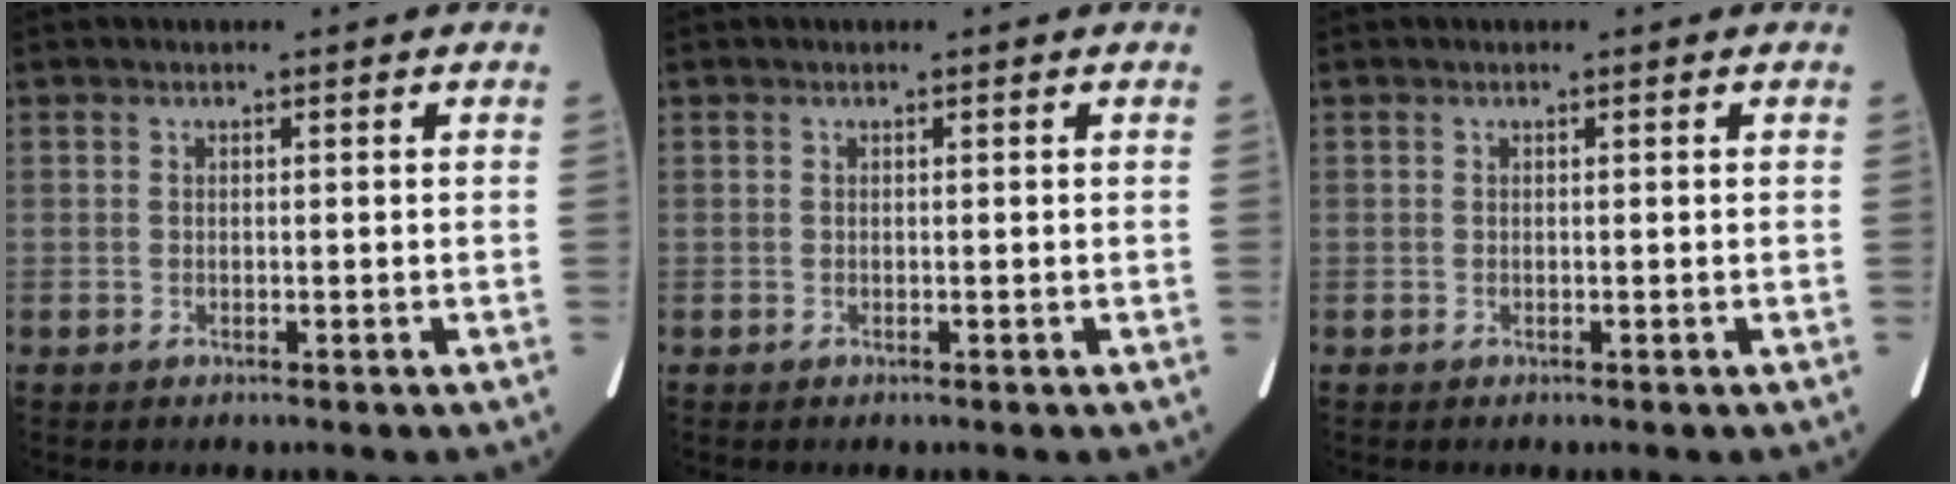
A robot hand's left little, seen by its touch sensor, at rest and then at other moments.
{"total": 0.0}
{"total": 0.0}